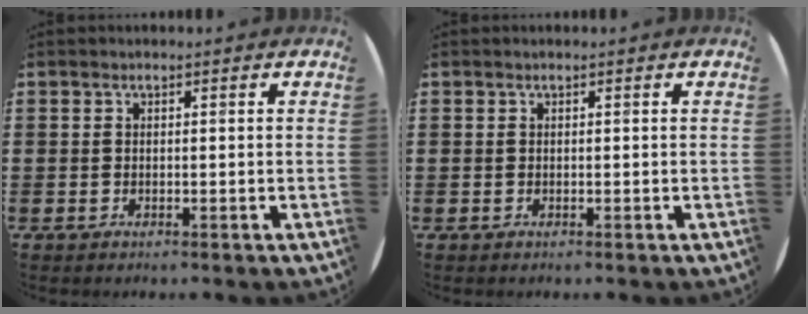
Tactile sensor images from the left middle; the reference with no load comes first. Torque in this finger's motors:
{"motor_torque": [0.19, -0.10, -0.01, -0.01]}